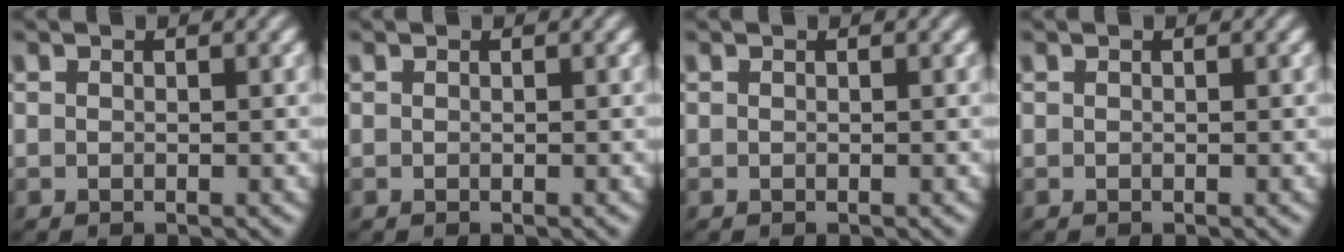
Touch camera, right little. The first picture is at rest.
{"total": 0.0}
{"total": 0.0}
{"total": 0.0}